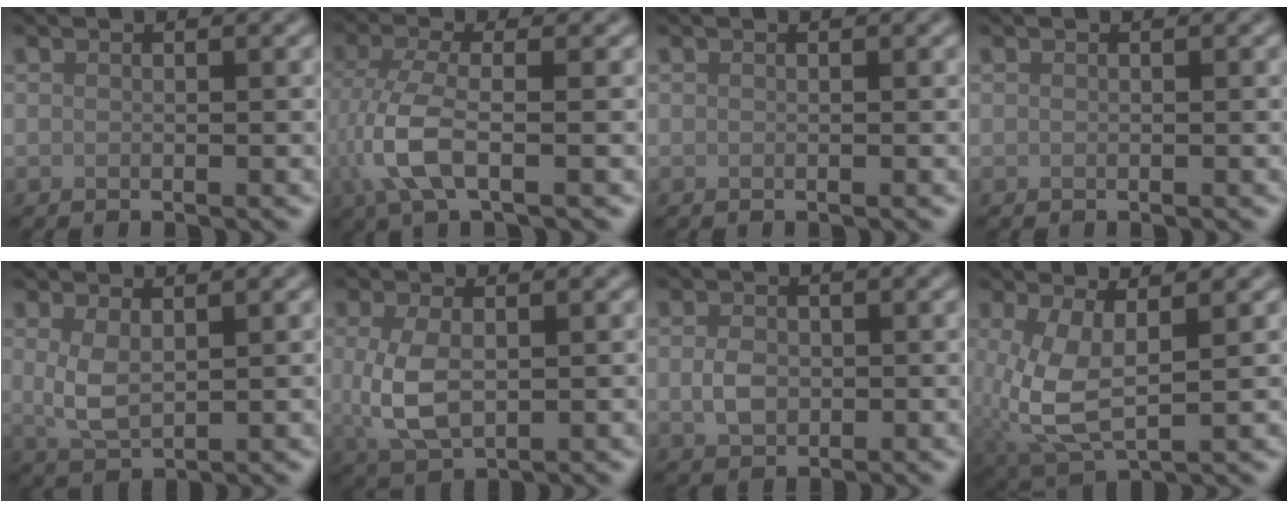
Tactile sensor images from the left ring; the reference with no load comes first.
{"total": 5.0, "force": [-1.3, 1.6, 4.5], "torque": [-0.109, -0.005, -0.031]}
{"total": 0.0}
{"total": 0.0}
{"total": 2.9, "force": [0.7, 1.4, 2.5], "torque": [-0.057, -0.005, 0.018]}
{"total": 4.7, "force": [0.0, 2.7, 3.9], "torque": [-0.095, -0.005, 0.005]}
{"total": 2.3, "force": [-0.1, 1.8, 1.5], "torque": [-0.031, -0.002, -0.005]}
{"total": 5.5, "force": [0.0, 2.3, 5.0], "torque": [-0.119, -0.007, 0.004]}